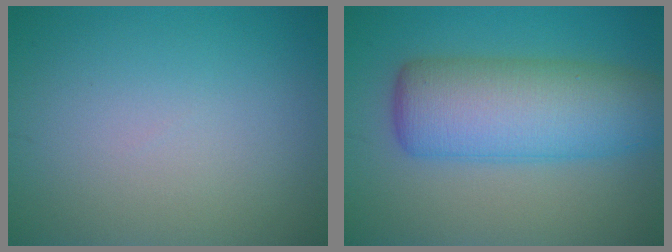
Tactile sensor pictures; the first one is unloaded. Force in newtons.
{"total": 9.1, "press": 9.1, "slide": 0.5}